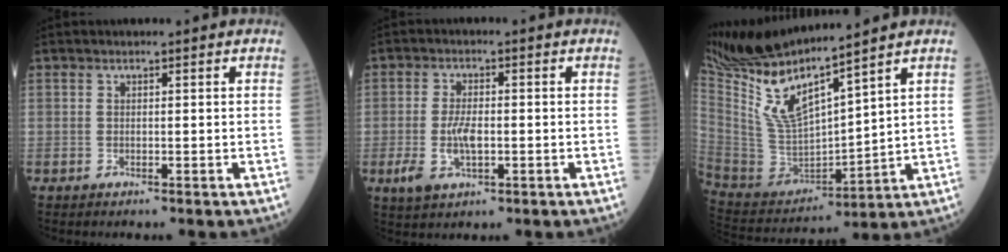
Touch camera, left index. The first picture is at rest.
{"total": 5.5, "force": [-1.4, 2.4, 4.7], "torque": [-0.109, 0.000, -0.020]}
{"total": 14.9, "force": [12.1, 0.8, 8.7], "torque": [-0.179, -0.003, 0.247]}